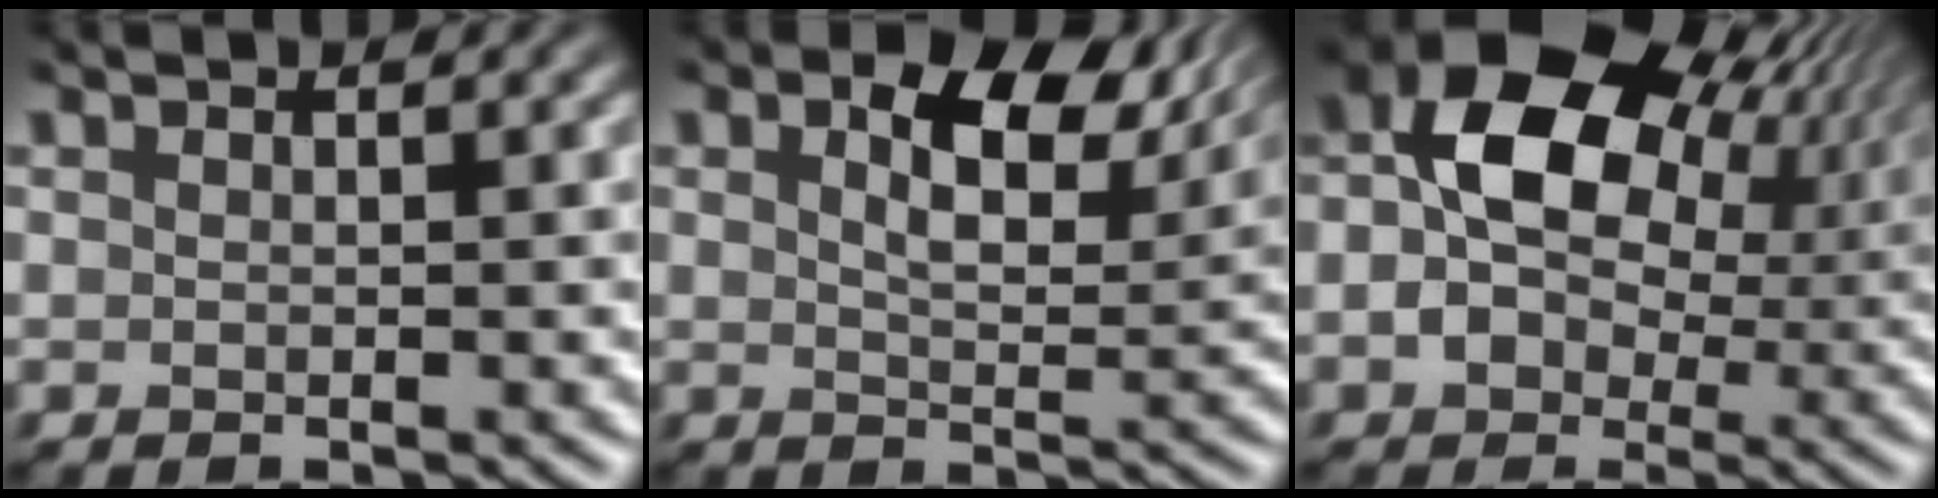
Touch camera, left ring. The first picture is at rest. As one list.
[{"total": 6.2, "force": [2.5, 3.5, 4.5], "torque": [-0.090, -0.009, 0.049]}, {"total": 13.1, "force": [1.0, 9.8, 8.6], "torque": [-0.159, -0.002, 0.033]}]